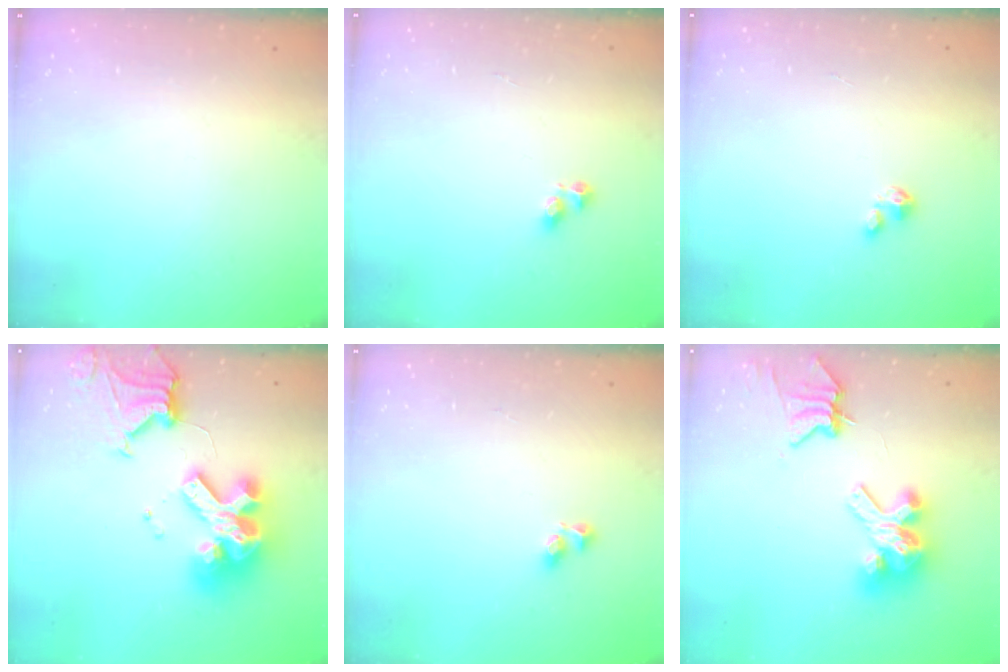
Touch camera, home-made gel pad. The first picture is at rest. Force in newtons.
{"total": 2.5, "press": 2.5, "slide": 0.2}
{"total": 1.2, "press": 1.2, "slide": 0.2}
{"total": 21.2, "press": 21.1, "slide": 2.3}
{"total": 4.6, "press": 4.3, "slide": 1.8}
{"total": 10.4, "press": 10.3, "slide": 1.0}